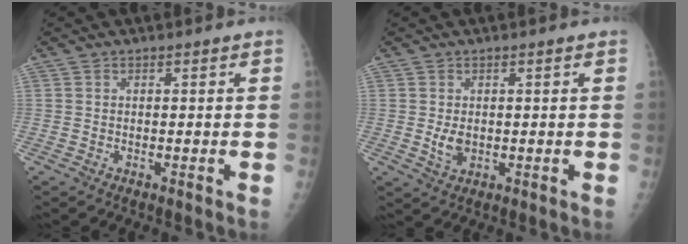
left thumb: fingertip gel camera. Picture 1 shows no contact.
{"total": 2.9, "force": [0.0, 1.9, 2.2], "torque": [-0.034, -0.007, 0.007]}